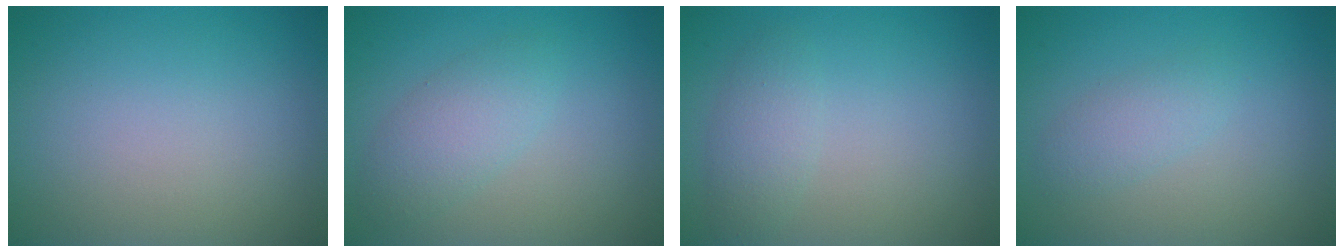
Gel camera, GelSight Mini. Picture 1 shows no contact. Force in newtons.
{"total": 2.8, "press": 2.8, "slide": 0.1}
{"total": 2.0, "press": 2.0, "slide": 0.1}
{"total": 1.8, "press": 1.8, "slide": 0.1}